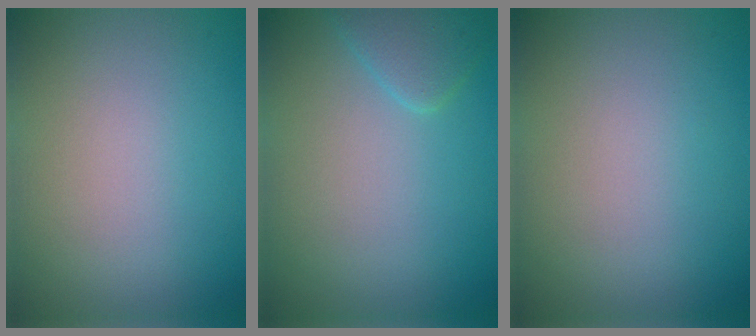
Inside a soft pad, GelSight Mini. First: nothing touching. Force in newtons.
{"total": 1.7, "press": 1.7, "slide": 0.2}
{"total": 0.0}